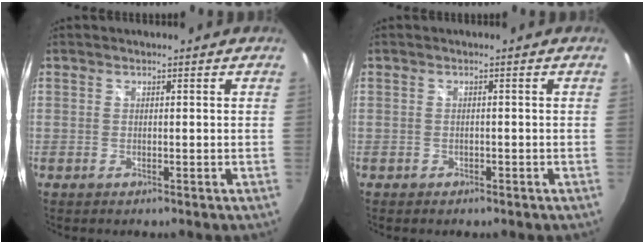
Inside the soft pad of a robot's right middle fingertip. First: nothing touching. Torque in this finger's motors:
{"motor_torque": [-0.12, 0.04, 0.07, 0.01]}